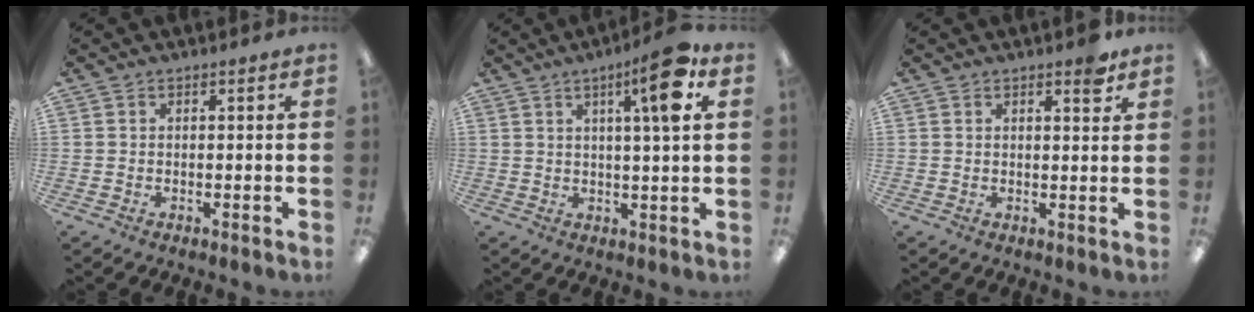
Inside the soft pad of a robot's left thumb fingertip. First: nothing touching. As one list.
[{"total": 10.6, "force": [4.8, 1.6, 9.3], "torque": [-0.141, -0.008, 0.067]}, {"total": 3.3, "force": [2.6, 0.9, 1.9], "torque": [-0.019, -0.013, 0.040]}]